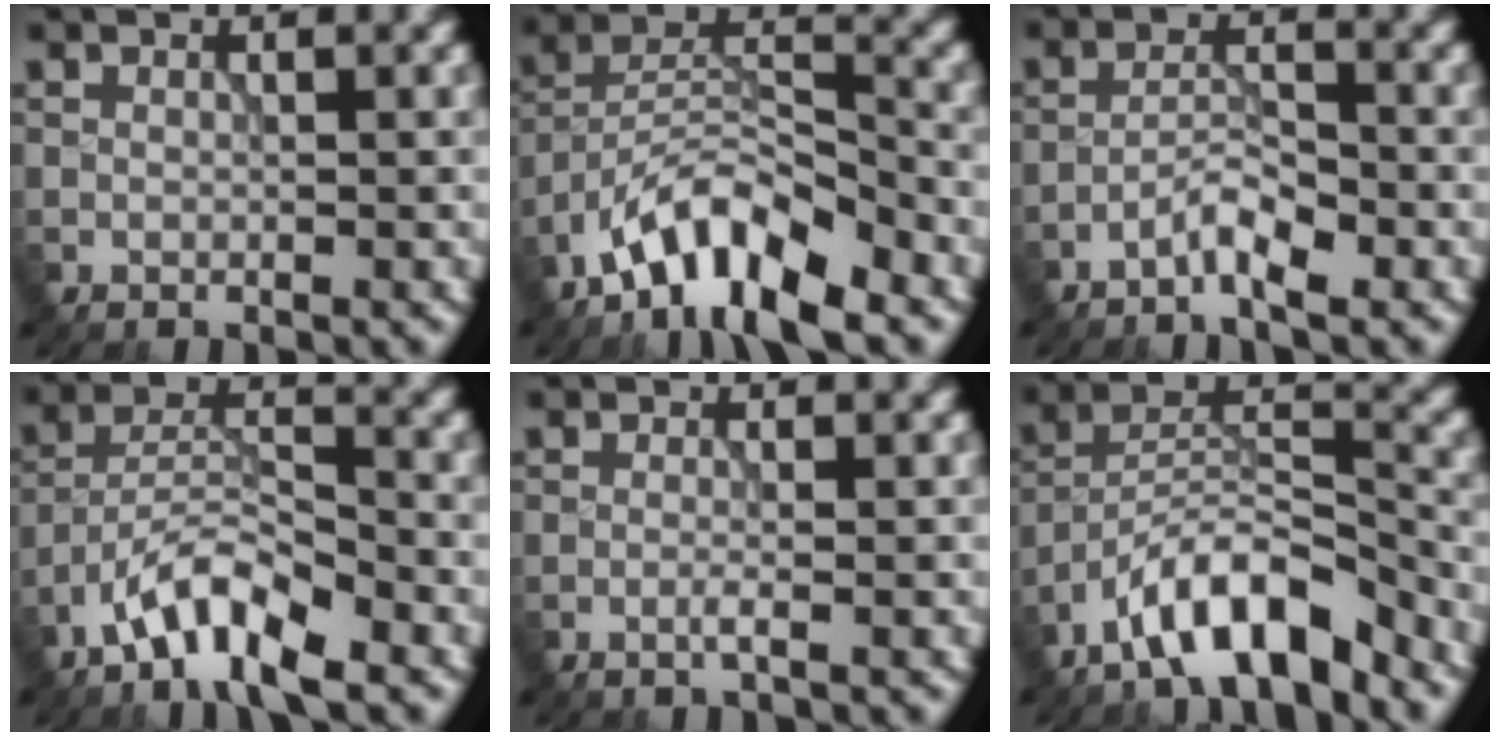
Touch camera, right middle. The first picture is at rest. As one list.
[{"total": 8.6, "force": [-6.2, 2.7, 5.4], "torque": [-0.086, 0.007, -0.120]}, {"total": 2.7, "force": [-2.0, 0.3, 1.8], "torque": [-0.033, 0.008, -0.043]}, {"total": 5.9, "force": [-4.1, 1.6, 4.0], "torque": [-0.068, 0.006, -0.082]}, {"total": 1.0, "force": [-0.3, 0.1, 0.9], "torque": [-0.015, -0.001, -0.011]}, {"total": 7.5, "force": [-5.6, 2.0, 4.6], "torque": [-0.074, 0.011, -0.100]}]